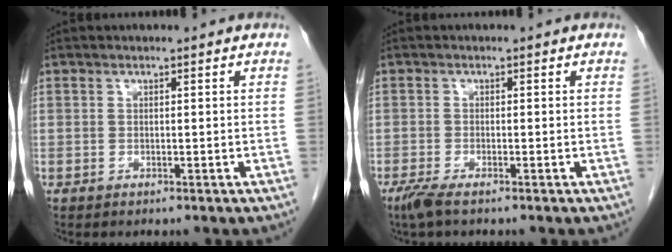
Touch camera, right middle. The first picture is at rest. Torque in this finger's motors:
{"motor_torque": [-0.29, -0.04, 0.05, 0.03]}